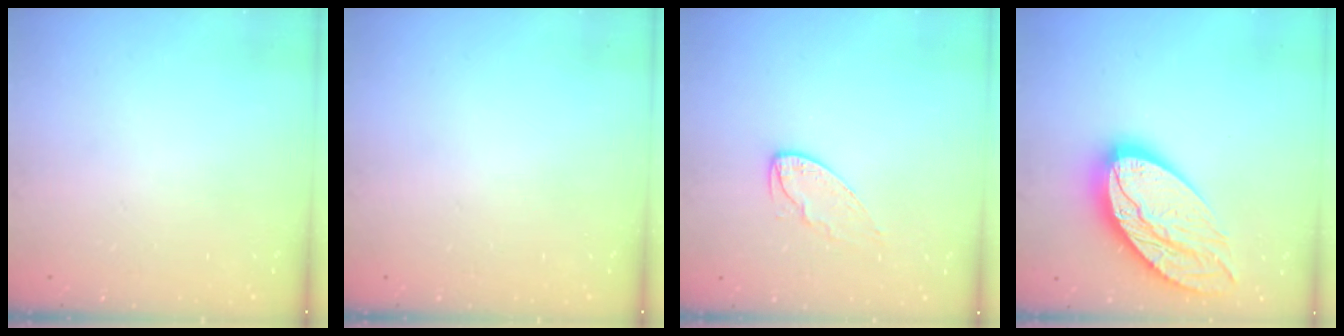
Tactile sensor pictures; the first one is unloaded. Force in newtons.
{"total": 0.0}
{"total": 7.6, "press": 7.6, "slide": 0.4}
{"total": 21.4, "press": 21.3, "slide": 1.8}